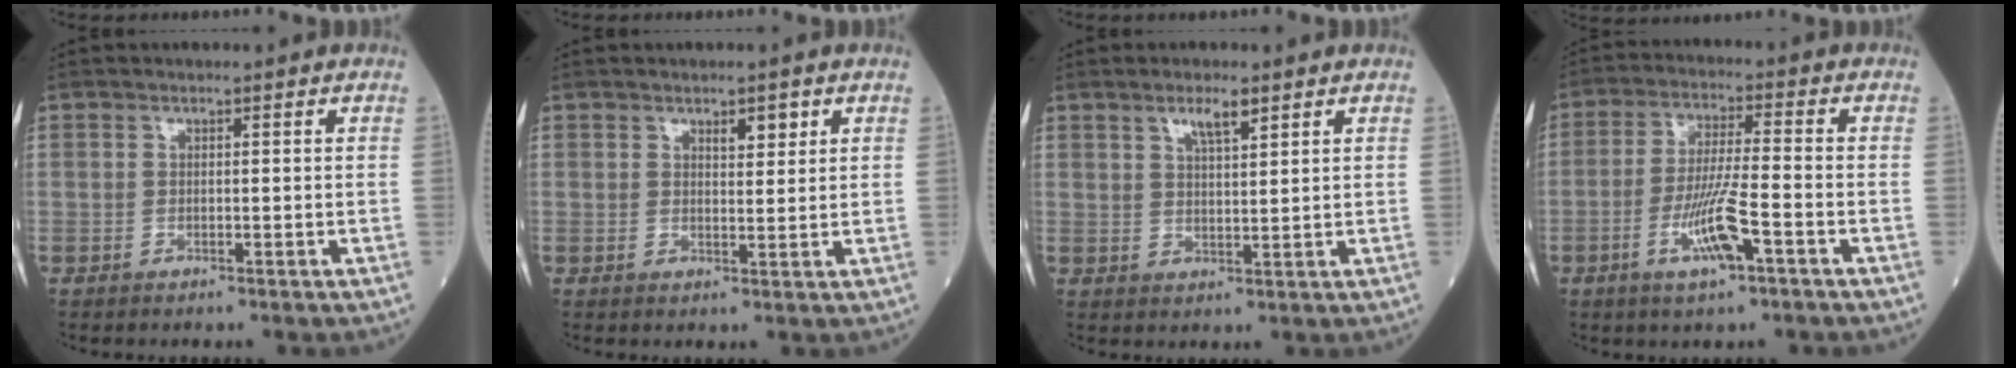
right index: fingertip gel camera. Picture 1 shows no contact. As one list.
[{"total": 2.4, "force": [1.5, 0.9, 1.7], "torque": [-0.026, -0.002, 0.023]}, {"total": 3.7, "force": [2.4, 0.6, 2.7], "torque": [-0.049, 0.001, 0.043]}, {"total": 8.4, "force": [-3.6, 0.5, 7.6], "torque": [-0.147, -0.007, -0.065]}]